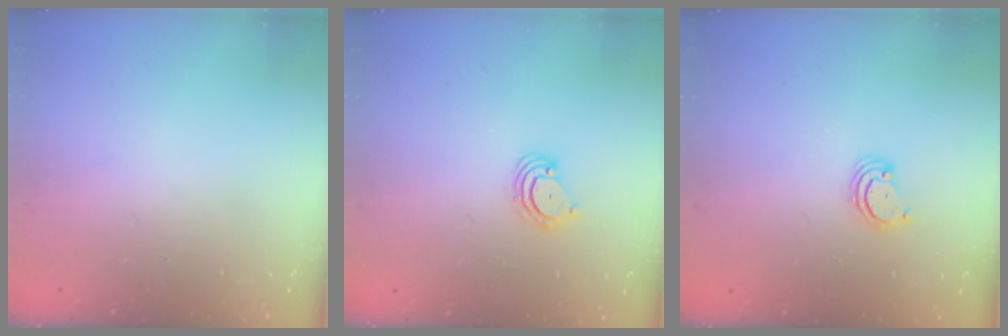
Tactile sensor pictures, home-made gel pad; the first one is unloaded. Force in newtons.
{"total": 4.5, "press": 4.5, "slide": 0.3}
{"total": 2.3, "press": 2.3, "slide": 0.2}